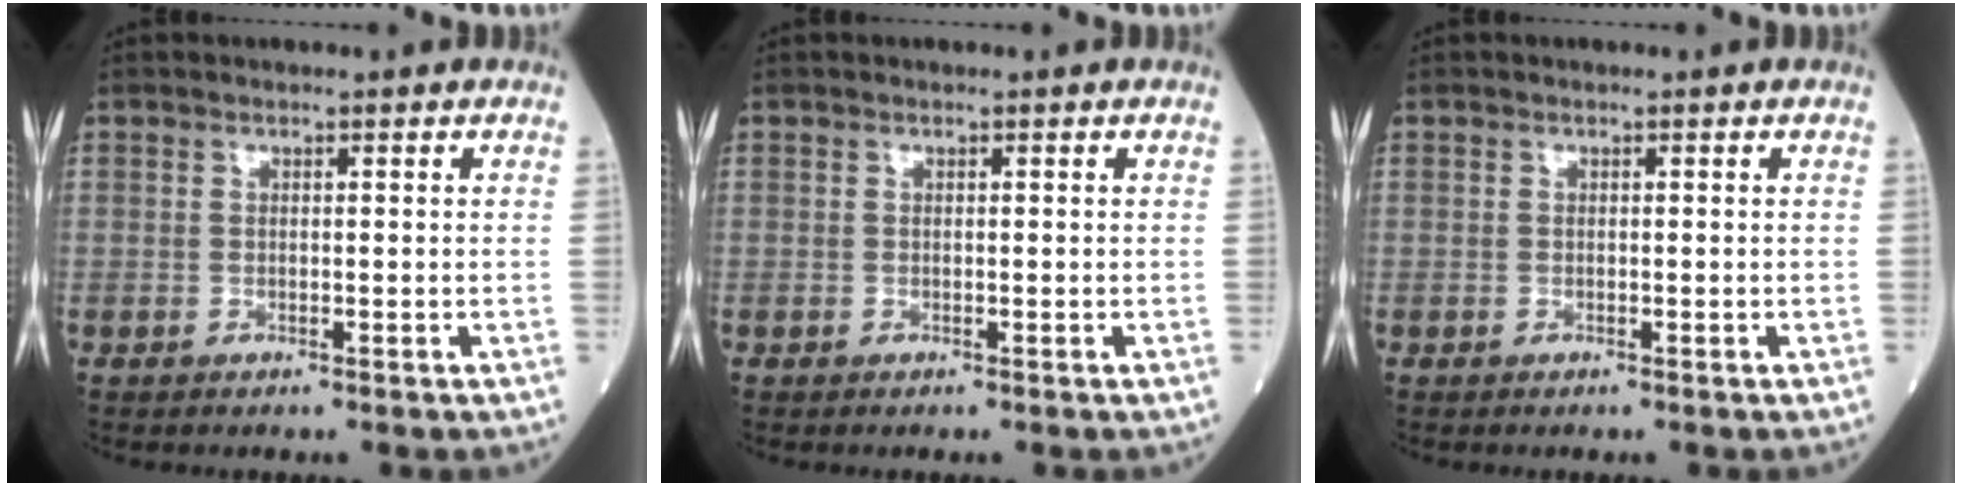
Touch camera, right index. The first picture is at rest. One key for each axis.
{"total": 0.0}
{"total": 0.0}